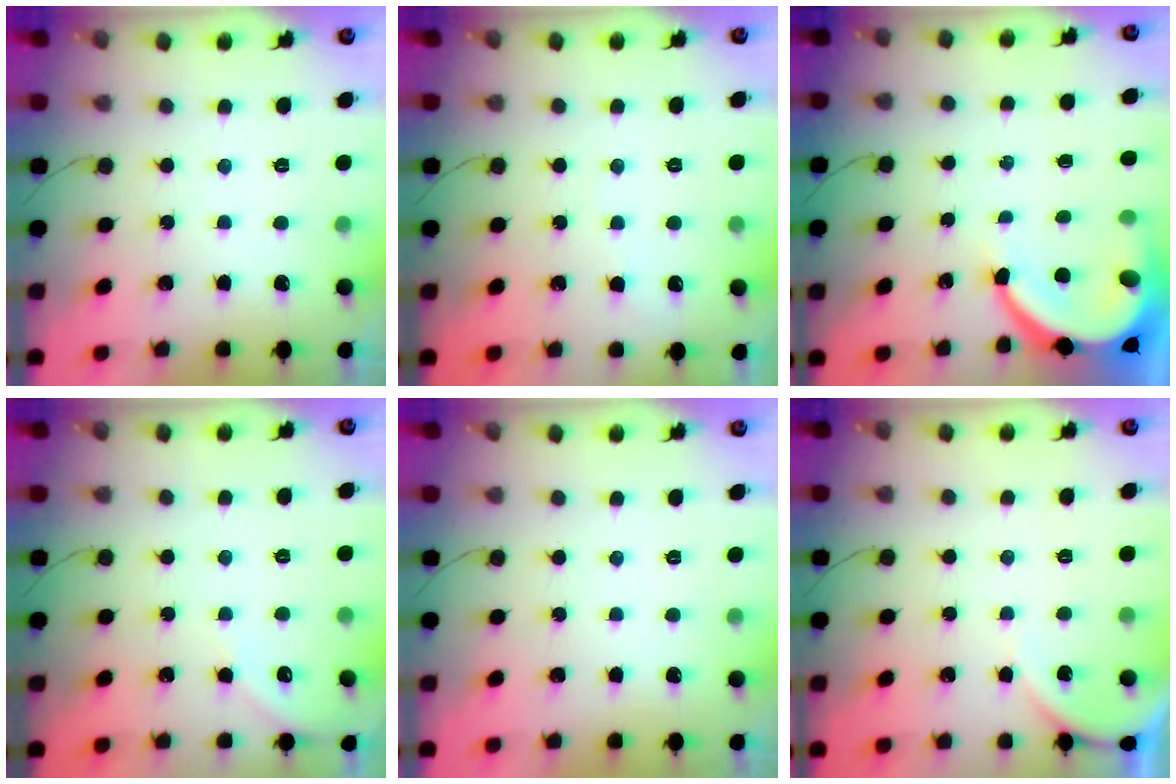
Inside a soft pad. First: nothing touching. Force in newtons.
{"total": 1.9, "press": 1.8, "slide": 0.2}
{"total": 9.3, "press": 9.3, "slide": 1.3}
{"total": 2.3, "press": 2.3, "slide": 0.4}
{"total": 0.0}
{"total": 3.0, "press": 3.0, "slide": 0.3}